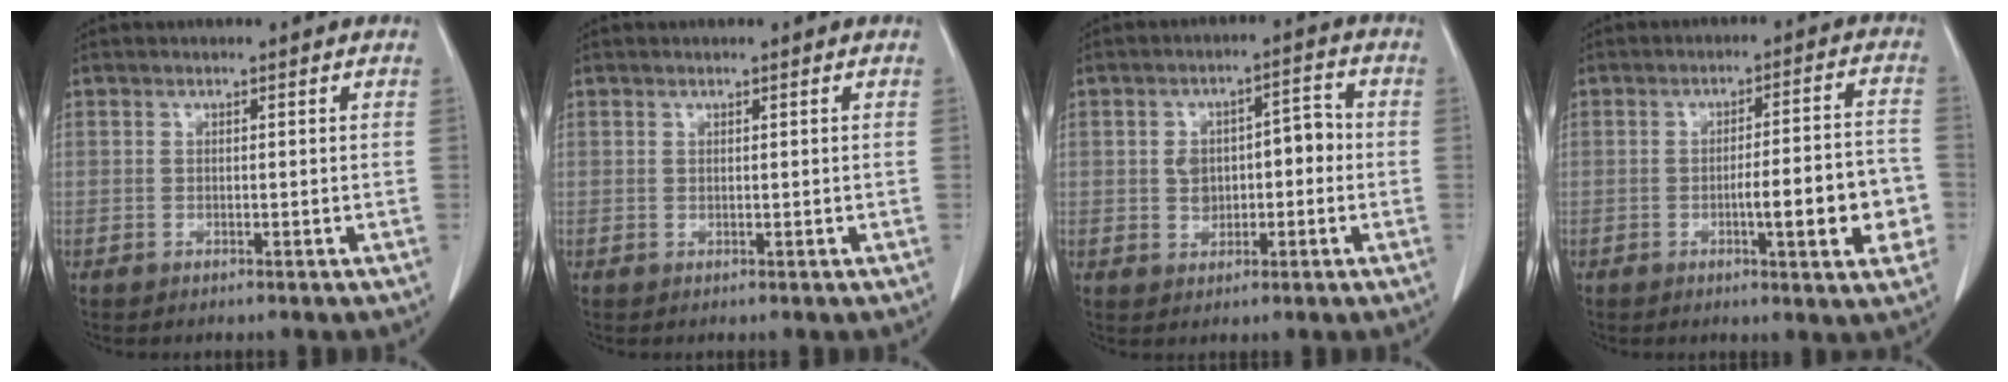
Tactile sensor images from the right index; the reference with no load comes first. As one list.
[{"total": 0.0}, {"total": 6.3, "force": [-0.4, 4.1, 4.8], "torque": [-0.076, 0.034, 0.000]}, {"total": 10.5, "force": [-3.0, 1.5, 9.9], "torque": [-0.129, 0.014, -0.036]}]